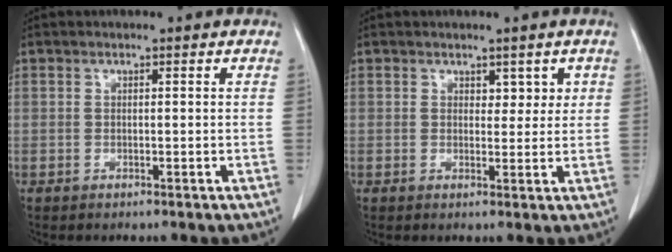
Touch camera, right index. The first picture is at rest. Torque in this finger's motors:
{"motor_torque": [-0.11, 0.10, -0.08, -0.01]}